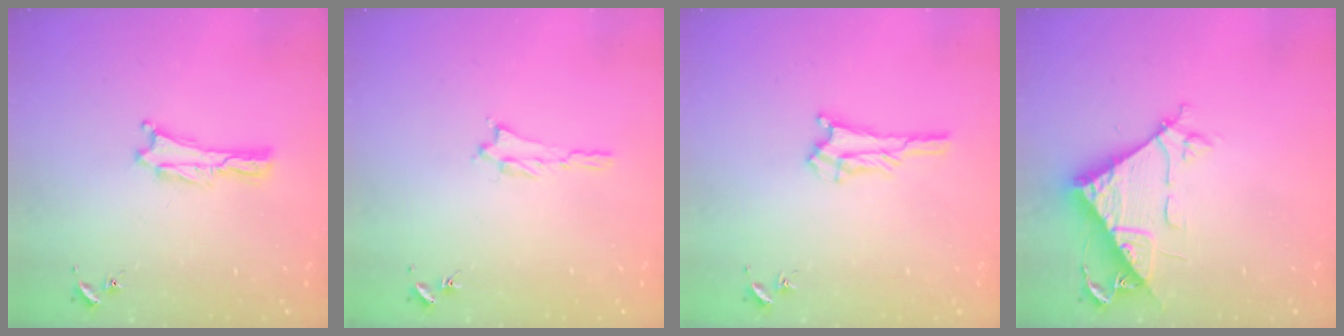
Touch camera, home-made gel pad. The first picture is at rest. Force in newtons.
{"total": 1.2, "press": 1.2, "slide": 0.3}
{"total": 2.3, "press": 2.2, "slide": 0.2}
{"total": 8.5, "press": 8.4, "slide": 0.7}